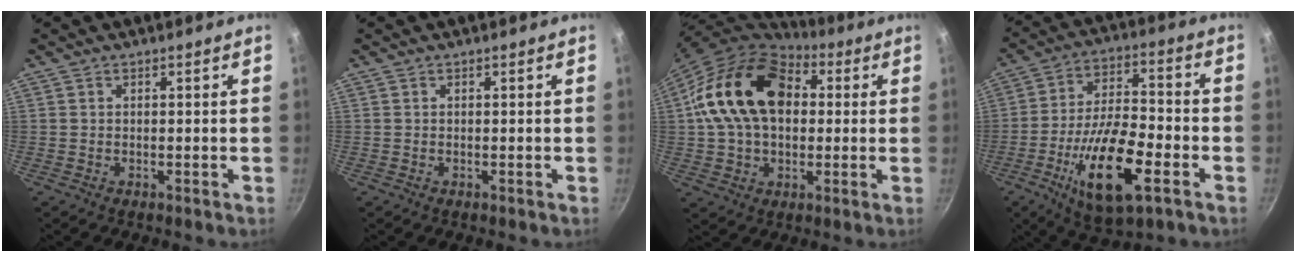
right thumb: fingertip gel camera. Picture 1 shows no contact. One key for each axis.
{"total": 0.0}
{"total": 21.0, "fx": 3.3, "fy": 14.6, "fz": 14.7, "tx": -0.239, "ty": 0.030, "tz": 0.046}
{"total": 18.3, "fx": -7.0, "fy": 7.2, "fz": 15.3, "tx": -0.267, "ty": 0.026, "tz": -0.122}